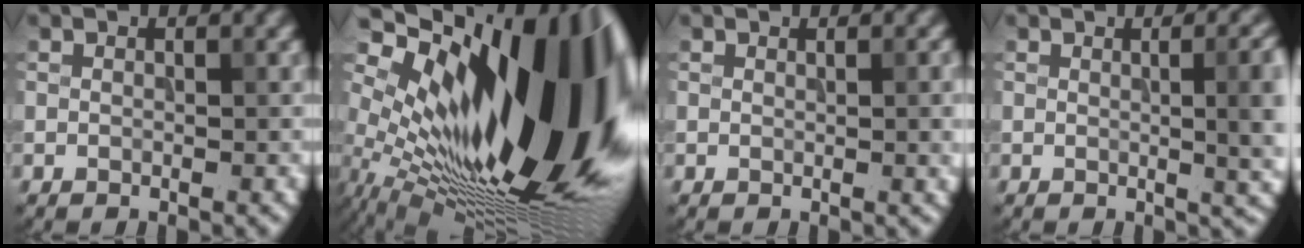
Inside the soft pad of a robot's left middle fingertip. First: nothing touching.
{"total": 20.7, "force": [3.8, 9.2, 18.2], "torque": [-0.278, 0.024, 0.055]}
{"total": 1.8, "force": [-0.2, 0.7, 1.6], "torque": [-0.024, -0.005, -0.003]}
{"total": 5.4, "force": [-0.2, 2.0, 5.1], "torque": [-0.059, -0.010, -0.001]}